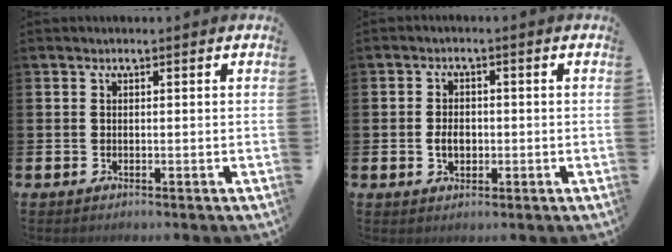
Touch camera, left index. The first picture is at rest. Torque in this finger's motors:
{"motor_torque": [0.51, 0.07, 0.04, 0.07]}